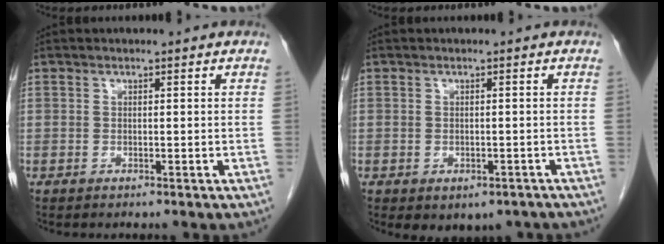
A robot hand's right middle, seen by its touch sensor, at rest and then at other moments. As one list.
[{"total": 4.8, "force": [-3.2, 3.1, 2.0], "torque": [-0.012, 0.006, -0.035]}]